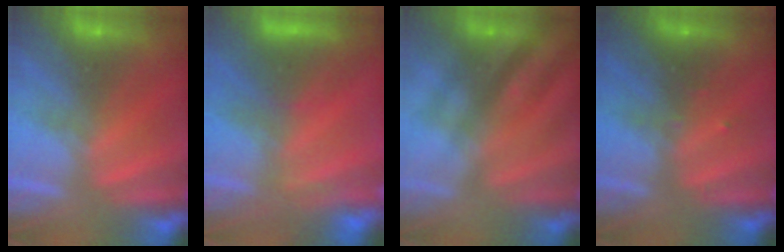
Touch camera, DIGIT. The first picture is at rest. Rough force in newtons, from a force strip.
{"total": 4.9}
{"total": 2.4}
{"total": 2.4}